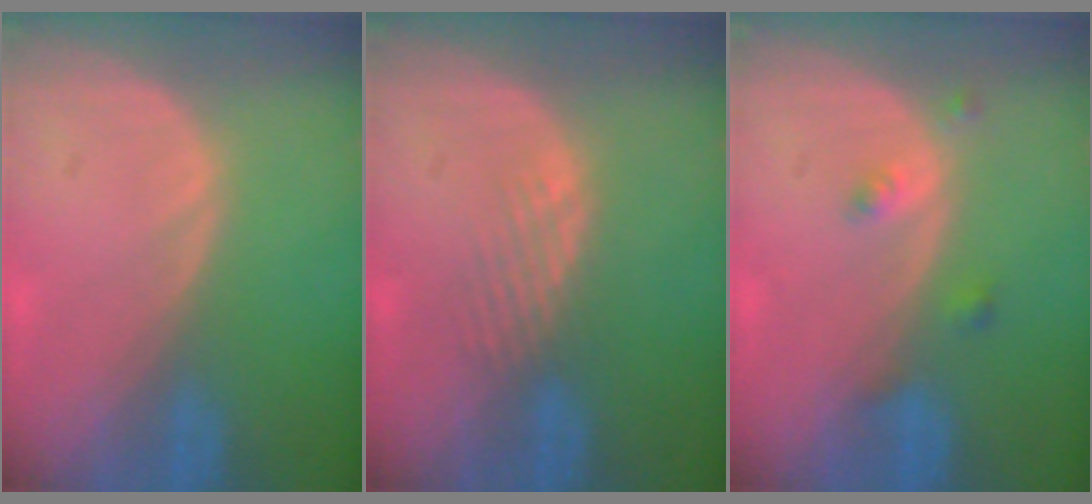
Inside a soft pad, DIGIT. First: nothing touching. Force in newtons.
{"total": 2.2, "press": 2.2, "slide": 0.2}
{"total": 2.1, "press": 2.1, "slide": 0.2}